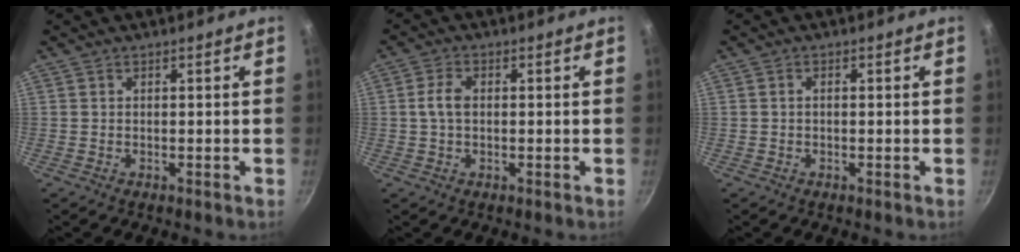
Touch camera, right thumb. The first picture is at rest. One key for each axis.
{"total": 3.9, "fx": 0.3, "fy": 2.3, "fz": 3.2, "tx": -0.067, "ty": 0.011, "tz": 0.001}
{"total": 0.8, "fx": -0.1, "fy": 0.5, "fz": 0.7, "tx": -0.013, "ty": 0.005, "tz": -0.001}